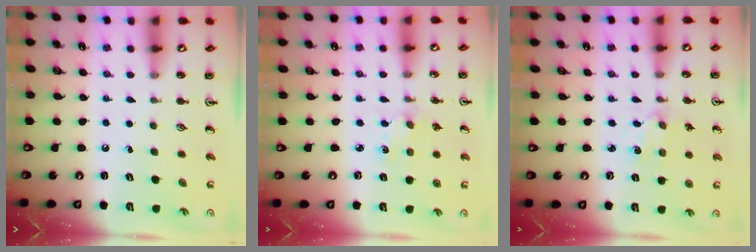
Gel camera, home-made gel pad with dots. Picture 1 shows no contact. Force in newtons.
{"total": 2.0, "press": 2.0, "slide": 0.3}
{"total": 1.7, "press": 1.6, "slide": 0.5}